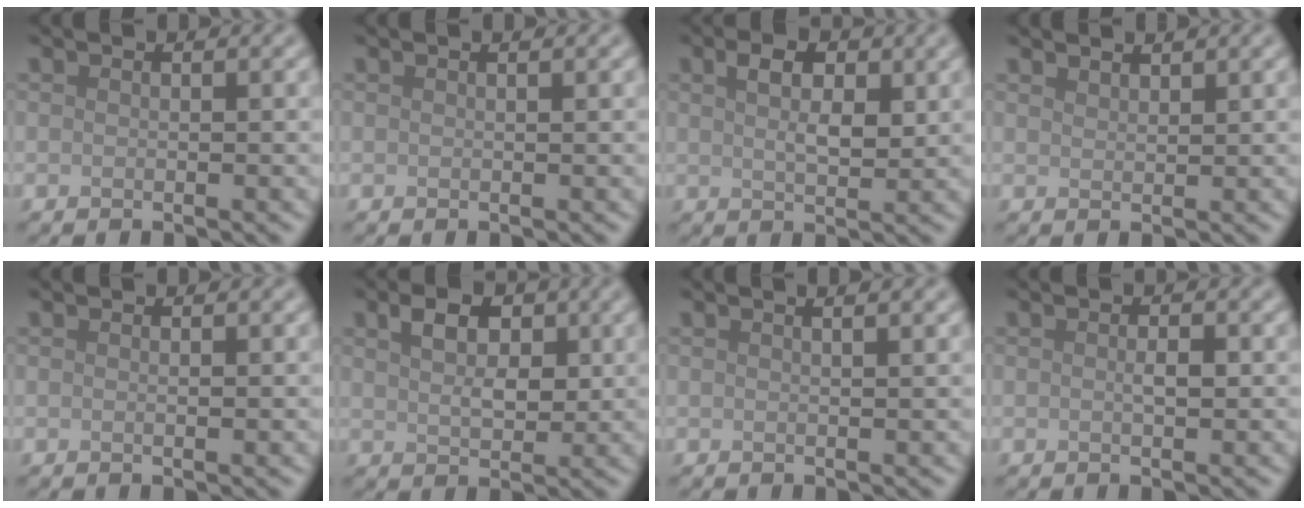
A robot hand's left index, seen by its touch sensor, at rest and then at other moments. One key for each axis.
{"total": 0.6, "fx": 0.3, "fy": 0.2, "fz": 0.5, "tx": -0.001, "ty": 0.004, "tz": 0.004}
{"total": 3.6, "fx": 1.3, "fy": 1.8, "fz": 2.9, "tx": -0.052, "ty": 0.002, "tz": 0.025}
{"total": 1.2, "fx": 1.2, "fy": 0.1, "fz": 0.1, "tx": -0.002, "ty": -0.001, "tz": 0.021}
{"total": 0.5, "fx": 0.1, "fy": 0.1, "fz": 0.5, "tx": -0.006, "ty": 0.000, "tz": 0.000}
{"total": 3.7, "fx": 1.5, "fy": 2.2, "fz": 2.6, "tx": -0.043, "ty": 0.004, "tz": 0.023}
{"total": 2.1, "fx": 1.1, "fy": 0.7, "fz": 1.6, "tx": -0.012, "ty": 0.005, "tz": -0.001}
{"total": 1.2, "fx": 0.0, "fy": 0.3, "fz": 1.1, "tx": -0.021, "ty": -0.002, "tz": 0.000}